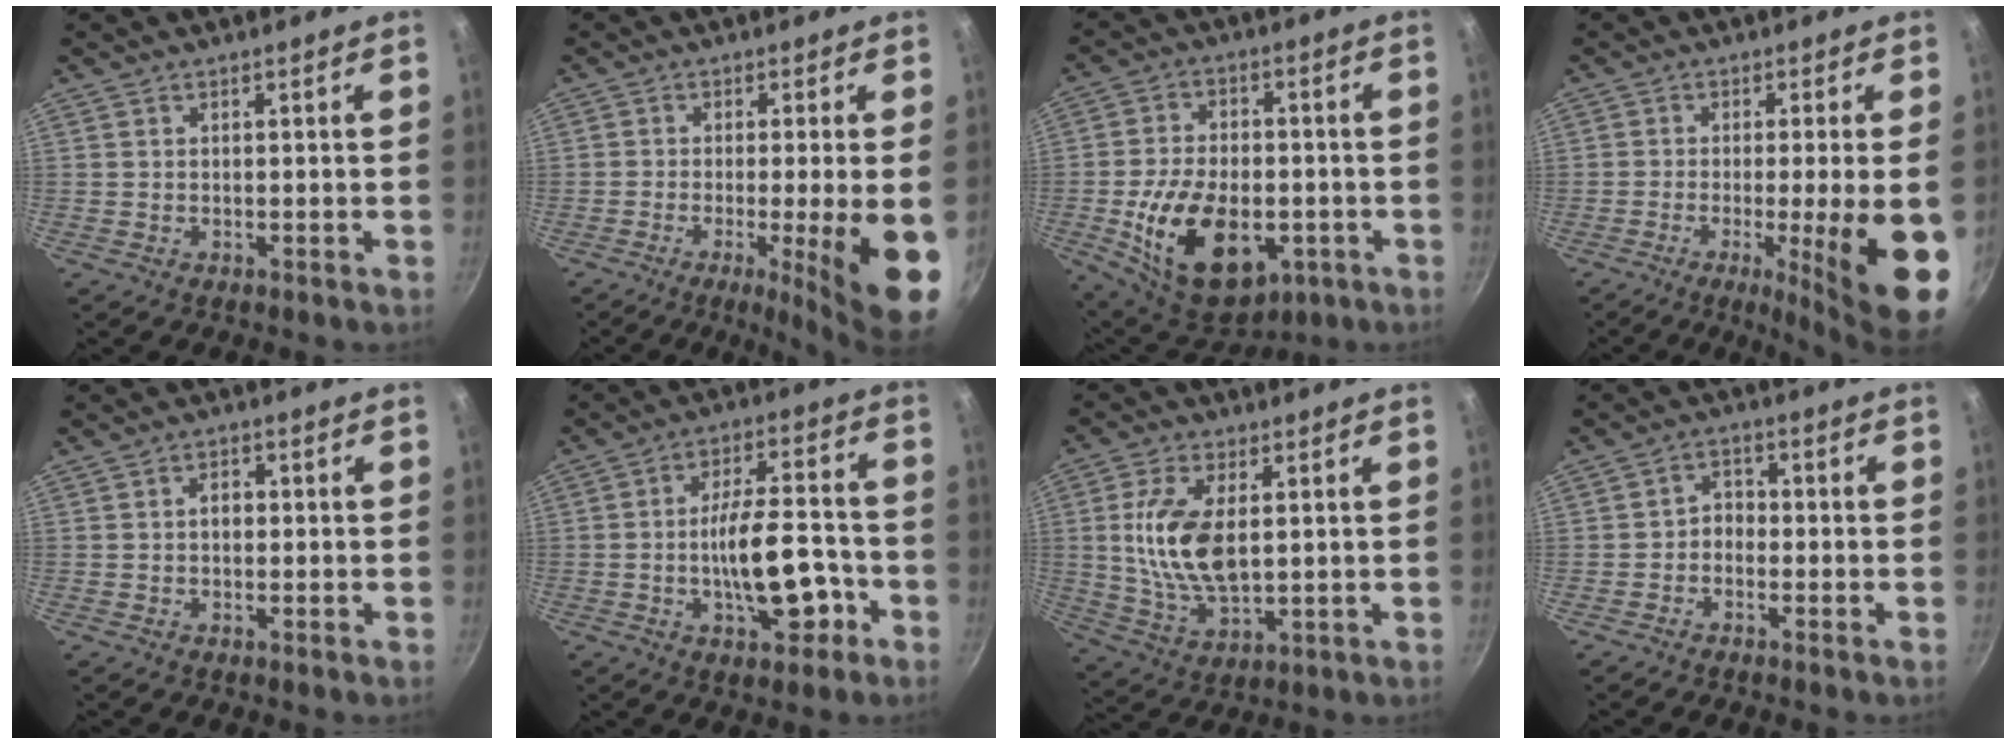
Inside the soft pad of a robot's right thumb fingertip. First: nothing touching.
{"total": 12.4, "force": [-3.3, 1.0, 11.9], "torque": [-0.168, -0.005, -0.046]}
{"total": 19.8, "force": [-5.2, 12.1, 14.8], "torque": [-0.231, 0.012, -0.070]}
{"total": 14.2, "force": [-3.8, 1.4, 13.6], "torque": [-0.189, -0.003, -0.049]}
{"total": 2.4, "force": [-0.1, 1.7, 1.6], "torque": [-0.014, 0.008, -0.003]}
{"total": 13.7, "force": [-4.4, 5.9, 11.6], "torque": [-0.156, 0.041, -0.063]}
{"total": 13.2, "force": [1.8, 6.8, 11.2], "torque": [-0.212, -0.008, 0.039]}
{"total": 3.0, "force": [-1.3, 2.3, 1.4], "torque": [-0.009, 0.021, -0.030]}